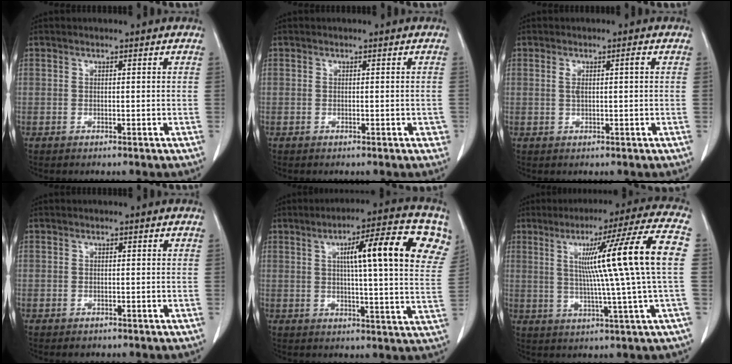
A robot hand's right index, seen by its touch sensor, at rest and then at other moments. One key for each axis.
{"total": 1.5, "fx": -0.6, "fy": 0.9, "fz": 1.1, "tx": -0.001, "ty": 0.003, "tz": -0.007}
{"total": 2.0, "fx": 0.3, "fy": 0.3, "fz": 2.0, "tx": -0.041, "ty": 0.010, "tz": 0.009}
{"total": 0.8, "fx": -0.2, "fy": 0.7, "fz": 0.0, "tx": 0.003, "ty": 0.004, "tz": -0.002}
{"total": 16.9, "fx": 6.2, "fy": 1.6, "fz": 15.6, "tx": -0.207, "ty": 0.022, "tz": 0.074}
{"total": 17.0, "fx": 2.5, "fy": -2.3, "fz": 16.6, "tx": -0.242, "ty": 0.012, "tz": 0.036}